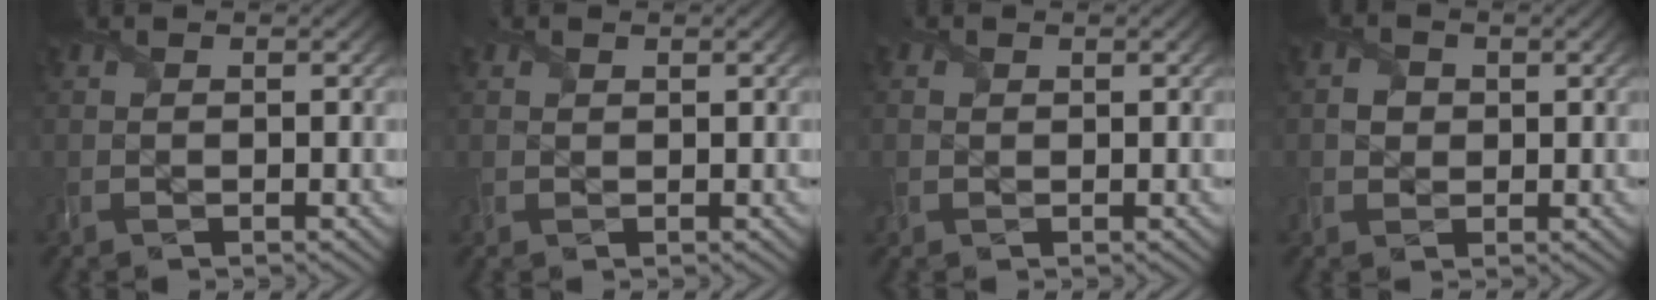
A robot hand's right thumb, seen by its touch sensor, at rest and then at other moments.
{"total": 1.2, "force": [0.6, 1.0, 0.4], "torque": [-0.014, 0.000, 0.012]}
{"total": 1.6, "force": [0.3, 1.4, 0.5], "torque": [-0.020, -0.003, 0.005]}
{"total": 2.0, "force": [0.2, 1.8, 0.7], "torque": [-0.017, -0.003, 0.000]}